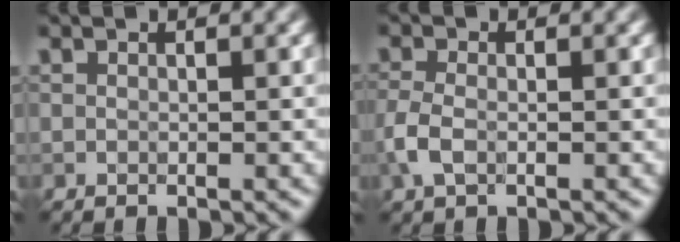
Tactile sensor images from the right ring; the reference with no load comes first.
{"total": 2.6, "force": [-0.8, 1.3, 2.0], "torque": [-0.052, -0.001, -0.024]}